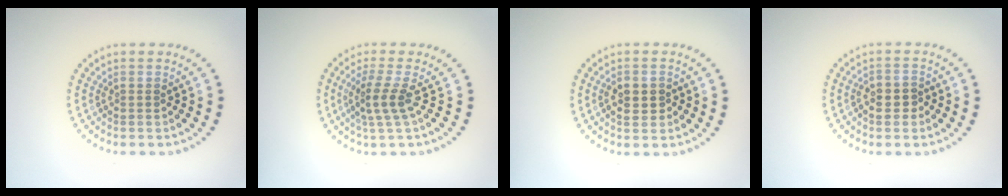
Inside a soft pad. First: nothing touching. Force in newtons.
{"total": 2.6, "press": 2.0, "slide": 1.6}
{"total": 2.5, "press": 2.5, "slide": 0.2}
{"total": 2.1, "press": 2.0, "slide": 0.6}